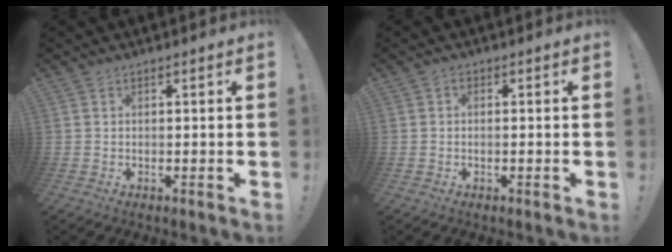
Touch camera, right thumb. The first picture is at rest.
{"total": 1.0, "force": [-0.6, 0.4, 0.6], "torque": [-0.013, 0.002, -0.011]}